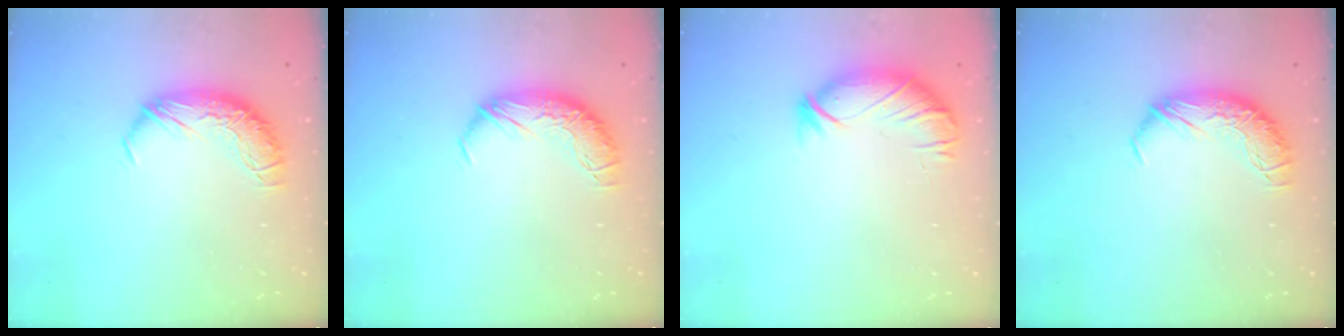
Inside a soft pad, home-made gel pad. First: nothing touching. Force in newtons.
{"total": 0.0}
{"total": 3.4, "press": 3.0, "slide": 1.5}
{"total": 0.0}